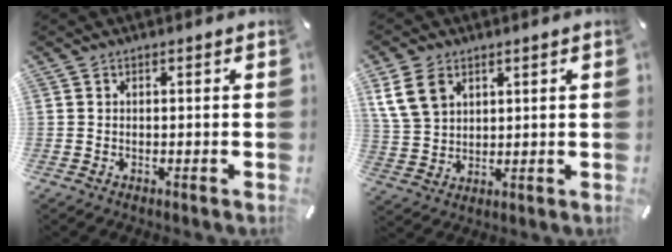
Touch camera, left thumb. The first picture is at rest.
{"total": 8.1, "force": [3.9, 6.1, 3.6], "torque": [-0.101, 0.004, 0.077]}